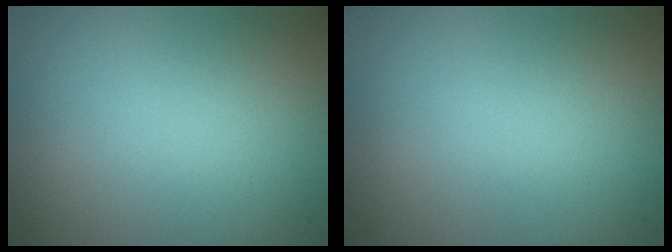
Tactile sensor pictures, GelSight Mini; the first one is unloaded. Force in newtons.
{"total": 0.0}